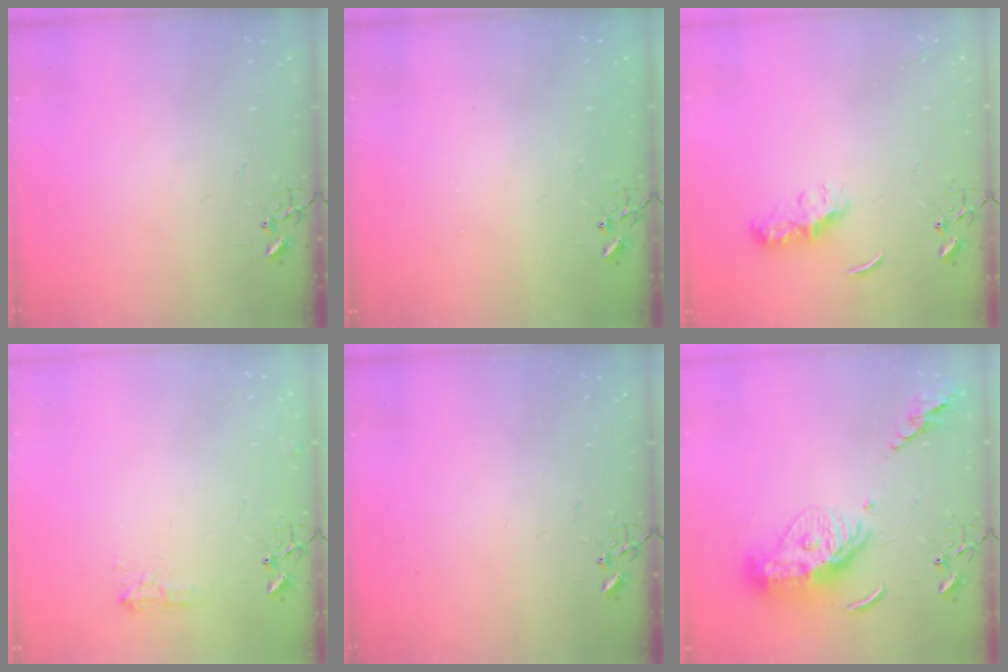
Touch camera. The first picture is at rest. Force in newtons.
{"total": 1.3, "press": 1.2, "slide": 0.1}
{"total": 8.1, "press": 8.1, "slide": 0.6}
{"total": 8.0, "press": 7.9, "slide": 0.7}
{"total": 0.0}
{"total": 14.7, "press": 14.6, "slide": 1.6}